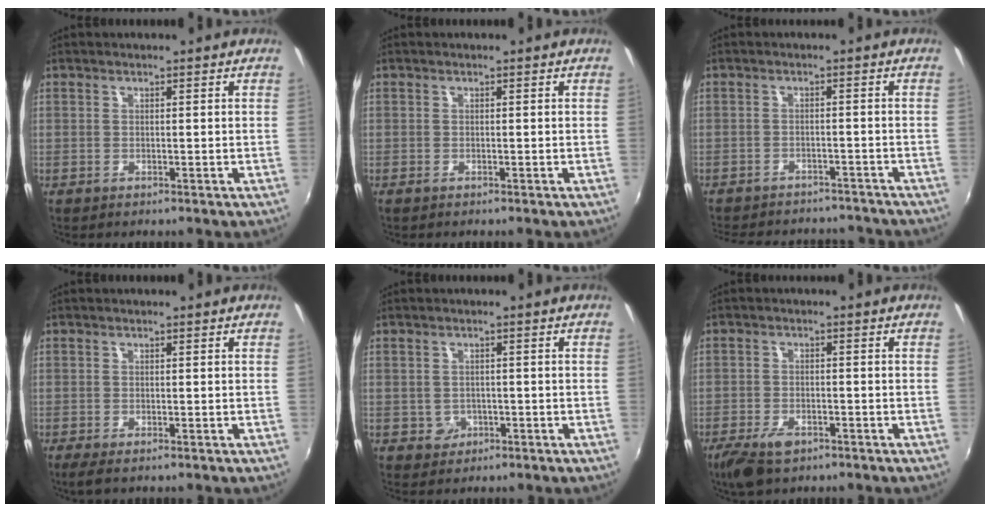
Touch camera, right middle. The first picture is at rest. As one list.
[{"total": 0.5, "force": [-0.4, 0.0, 0.3], "torque": [-0.005, -0.002, -0.009]}, {"total": 15.5, "force": [-13.6, 5.0, 5.5], "torque": [-0.122, -0.002, -0.175]}, {"total": 1.7, "force": [-0.9, 0.0, 1.4], "torque": [-0.030, -0.006, -0.014]}, {"total": 2.7, "force": [-0.7, 2.5, 0.5], "torque": [-0.013, 0.000, -0.007]}, {"total": 6.5, "force": [-4.4, 3.0, 3.7], "torque": [-0.099, -0.018, -0.079]}]